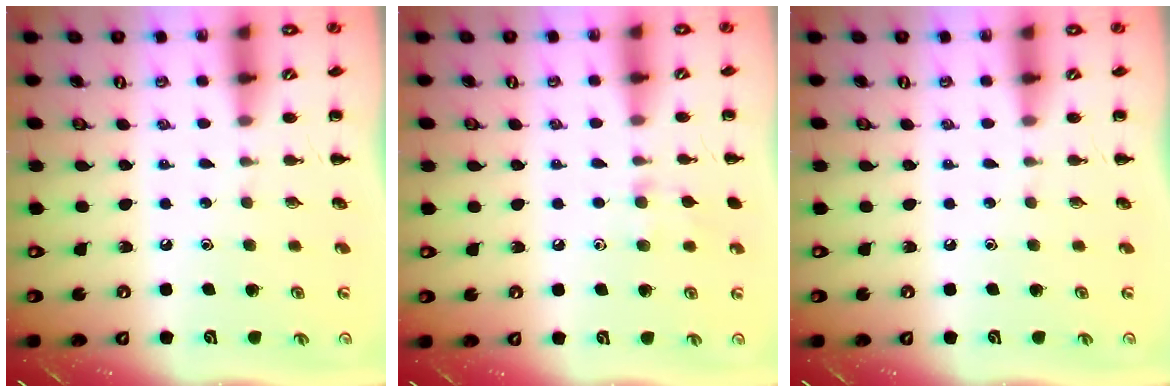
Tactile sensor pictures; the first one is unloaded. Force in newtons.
{"total": 6.5, "press": 6.2, "slide": 2.0}
{"total": 0.0}